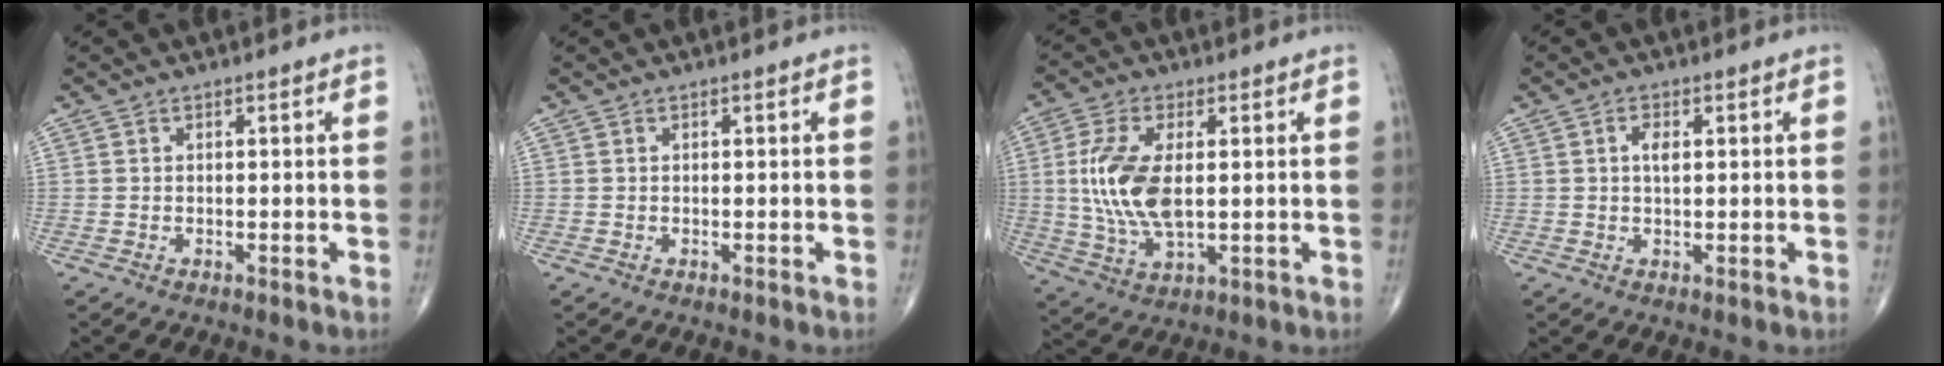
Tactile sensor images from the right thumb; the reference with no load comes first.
{"total": 0.0}
{"total": 12.4, "force": [1.0, 5.9, 10.8], "torque": [-0.228, -0.010, 0.024]}
{"total": 2.4, "force": [0.6, 1.1, 2.1], "torque": [-0.036, -0.001, 0.010]}